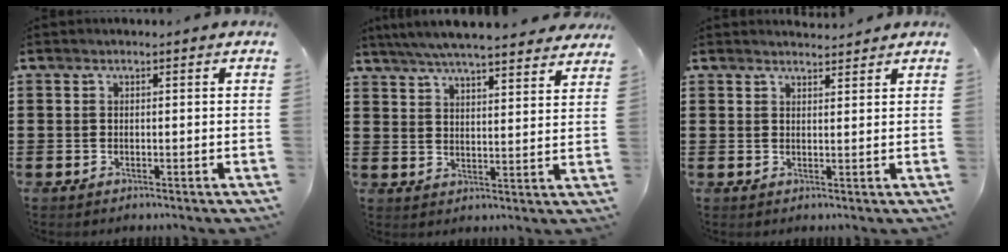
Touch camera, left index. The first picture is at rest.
{"total": 5.9, "force": [5.6, 0.1, 1.8], "torque": [-0.056, -0.024, 0.099]}
{"total": 1.8, "force": [1.8, 0.1, 0.0], "torque": [-0.006, -0.002, 0.036]}